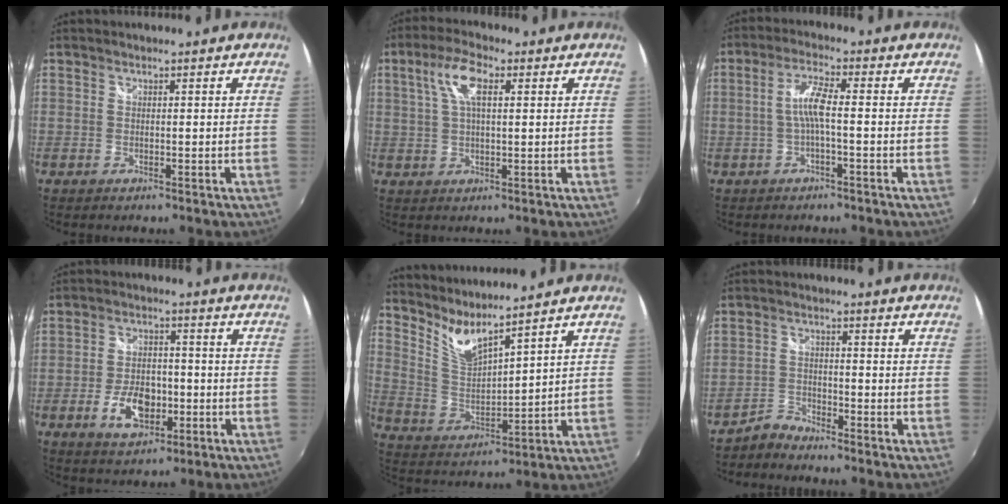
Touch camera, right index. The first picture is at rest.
{"total": 6.9, "force": [2.4, 2.5, 6.0], "torque": [-0.117, 0.014, 0.044]}
{"total": 4.9, "force": [-0.9, 0.4, 4.8], "torque": [-0.101, 0.008, -0.017]}
{"total": 9.0, "force": [-3.2, 5.4, 6.4], "torque": [-0.127, 0.006, -0.046]}
{"total": 7.4, "force": [6.7, 0.0, 3.2], "torque": [-0.066, -0.022, 0.138]}
{"total": 3.6, "force": [-3.5, 0.7, -0.3], "torque": [0.002, 0.004, -0.070]}